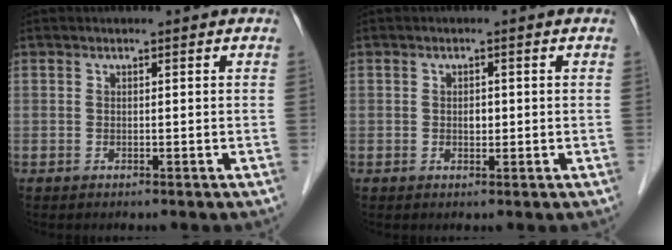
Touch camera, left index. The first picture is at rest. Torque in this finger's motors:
{"motor_torque": [0.10, 0.07, 0.01, 0.00]}